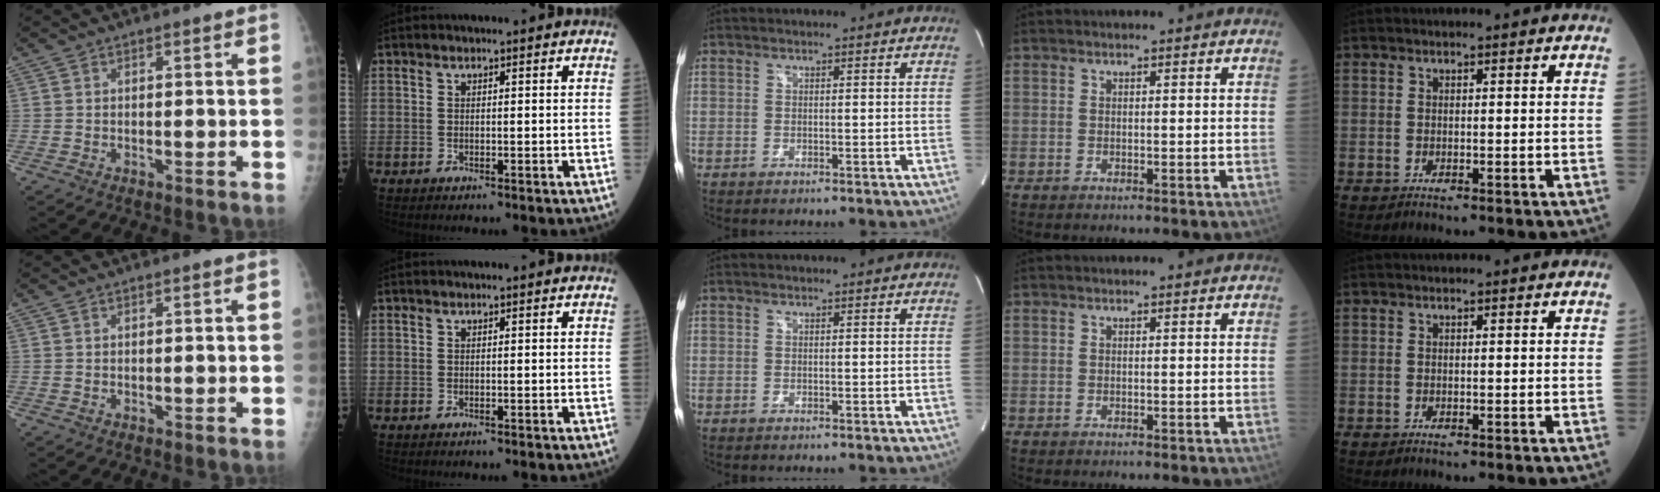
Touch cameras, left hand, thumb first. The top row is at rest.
{}